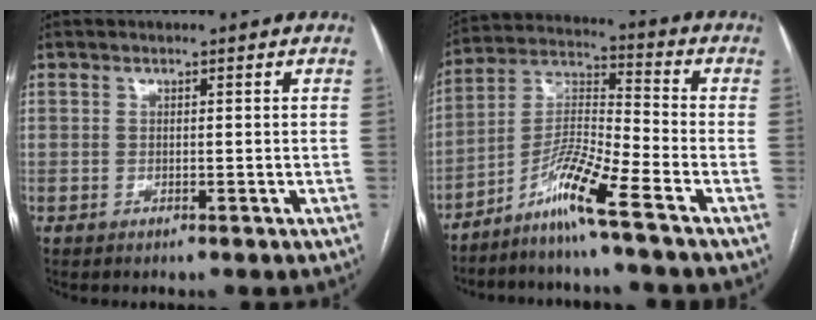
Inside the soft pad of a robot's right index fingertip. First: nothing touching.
{"total": 9.6, "force": [-6.5, -1.0, 7.0], "torque": [-0.142, -0.008, -0.126]}